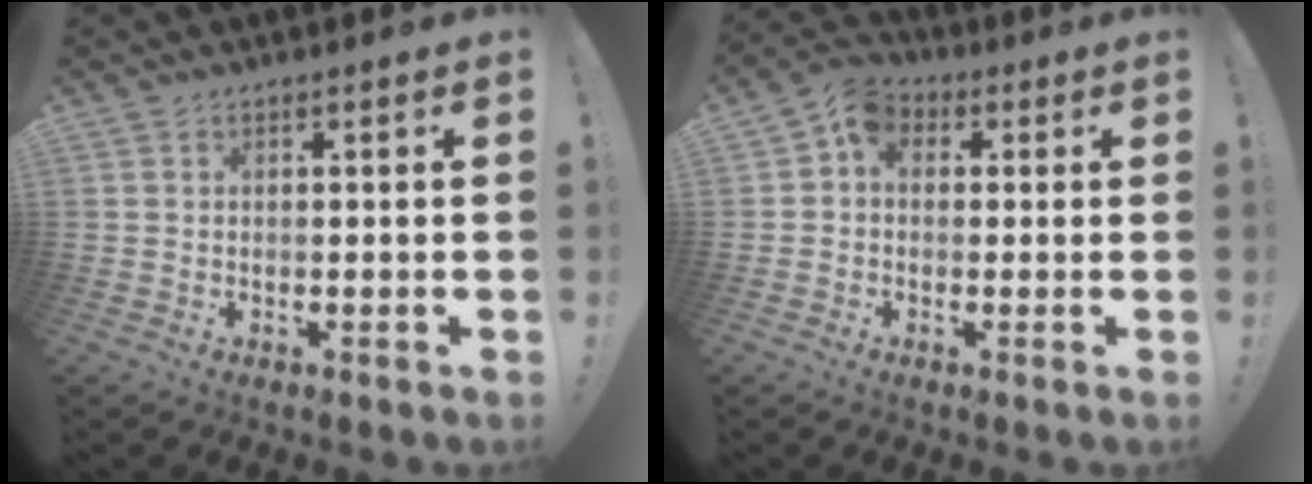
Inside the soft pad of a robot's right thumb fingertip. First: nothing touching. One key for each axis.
{"total": 6.0, "fx": 0.9, "fy": 4.8, "fz": 3.6, "tx": -0.056, "ty": 0.009, "tz": 0.020}